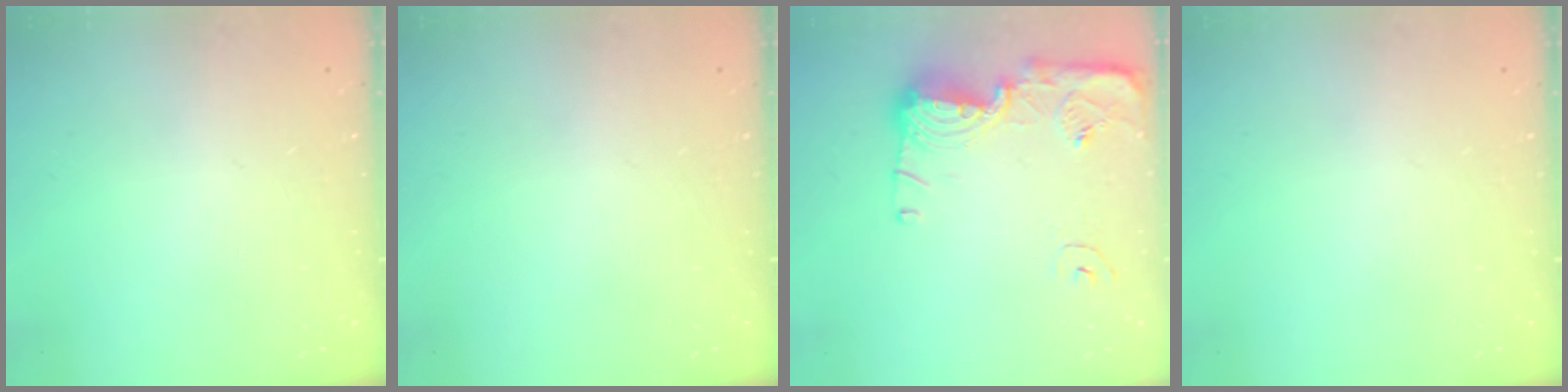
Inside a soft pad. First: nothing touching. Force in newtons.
{"total": 0.0}
{"total": 13.8, "press": 13.8, "slide": 1.3}
{"total": 0.0}